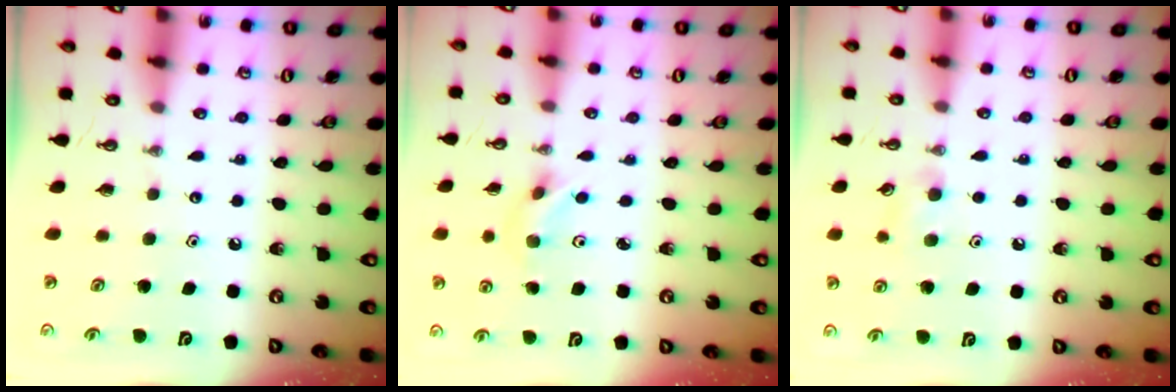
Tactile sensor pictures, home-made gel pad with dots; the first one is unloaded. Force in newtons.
{"total": 2.9, "press": 2.7, "slide": 1.2}
{"total": 5.3, "press": 5.1, "slide": 1.3}